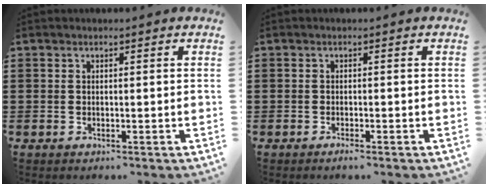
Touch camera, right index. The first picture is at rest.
{"total": 0.9, "force": [-0.8, -0.1, 0.4], "torque": [-0.011, -0.007, -0.014]}